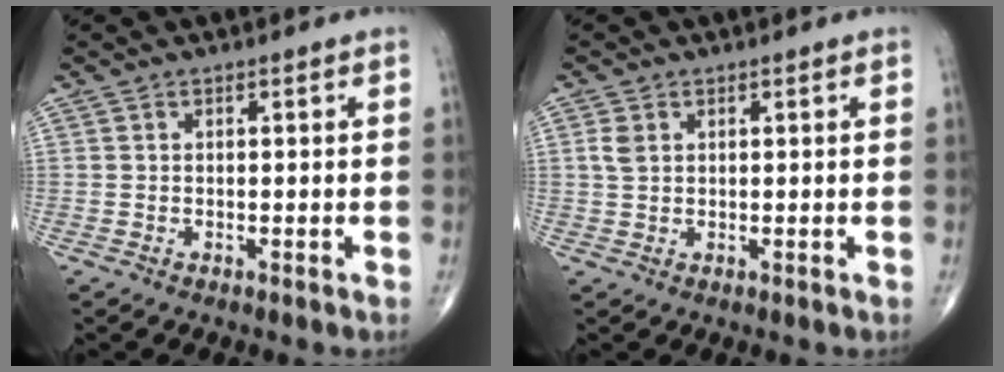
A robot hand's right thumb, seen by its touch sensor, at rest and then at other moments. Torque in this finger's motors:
{"motor_torque": [-0.31, 0.30, 0.03, -0.01, 0.00]}